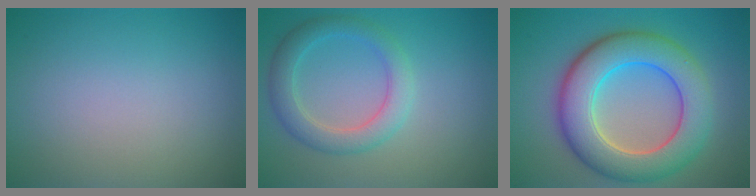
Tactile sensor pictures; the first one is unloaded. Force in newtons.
{"total": 3.6, "press": 3.6, "slide": 0.2}
{"total": 9.3, "press": 9.2, "slide": 0.4}